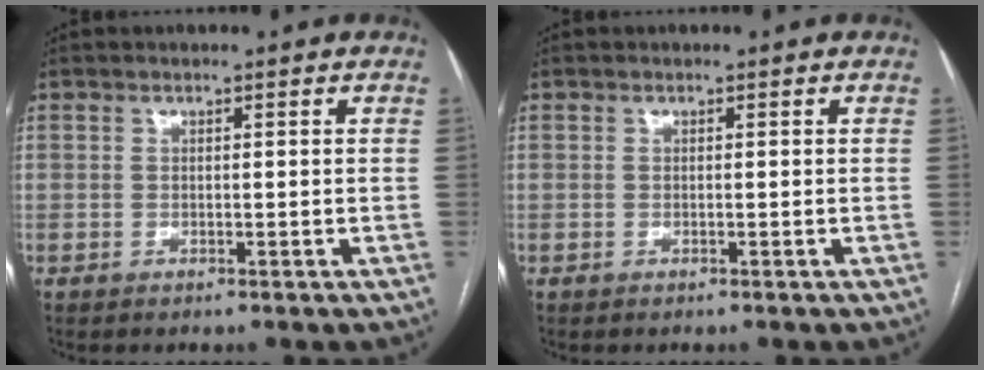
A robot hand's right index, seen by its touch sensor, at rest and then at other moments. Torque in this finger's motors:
{"motor_torque": [0.11, 0.12, -0.01, 0.01]}